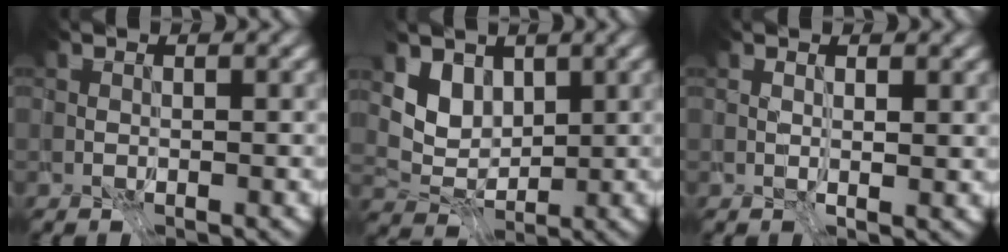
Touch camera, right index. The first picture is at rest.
{"total": 1.8, "force": [1.0, 1.1, 1.1], "torque": [-0.023, -0.003, 0.020]}
{"total": 1.6, "force": [1.0, 0.7, 1.1], "torque": [-0.018, -0.002, 0.021]}